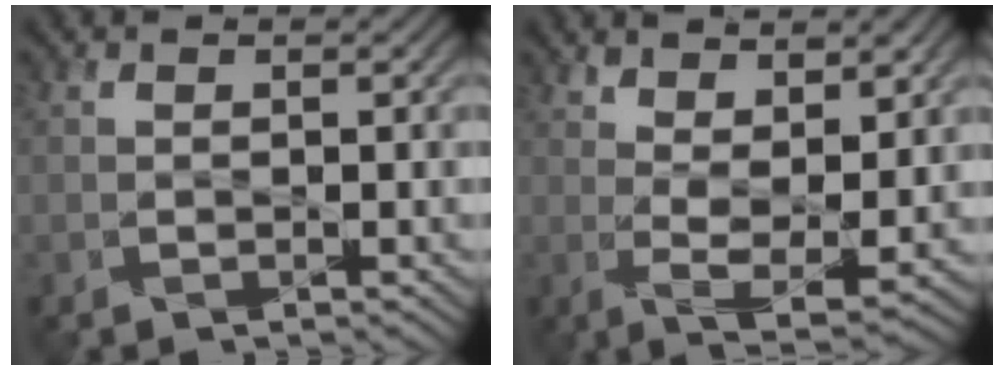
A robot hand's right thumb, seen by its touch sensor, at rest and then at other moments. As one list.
[{"total": 6.8, "force": [3.2, 1.4, 5.9], "torque": [-0.099, -0.004, 0.055]}]